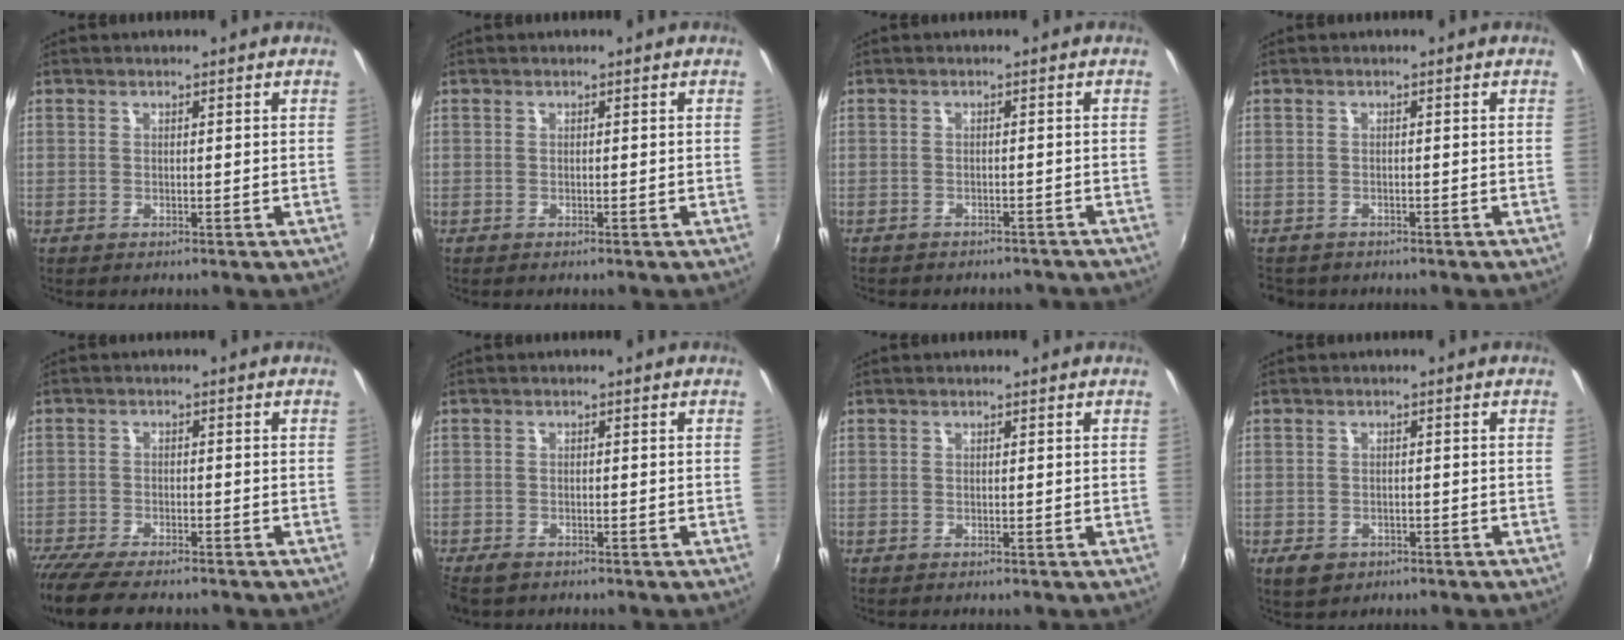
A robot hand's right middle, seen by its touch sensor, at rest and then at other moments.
{"total": 0.0}
{"total": 6.8, "force": [-6.1, 2.2, 2.0], "torque": [-0.045, -0.007, -0.072]}
{"total": 2.4, "force": [-1.9, 1.4, 0.5], "torque": [-0.016, -0.008, -0.029]}
{"total": 10.0, "force": [-8.6, 1.8, 4.6], "torque": [-0.114, -0.040, -0.150]}
{"total": 3.1, "force": [-2.4, 1.4, 1.4], "torque": [-0.039, -0.011, -0.044]}
{"total": 0.0}
{"total": 3.9, "force": [-2.2, 2.7, 1.8], "torque": [-0.042, -0.005, -0.030]}